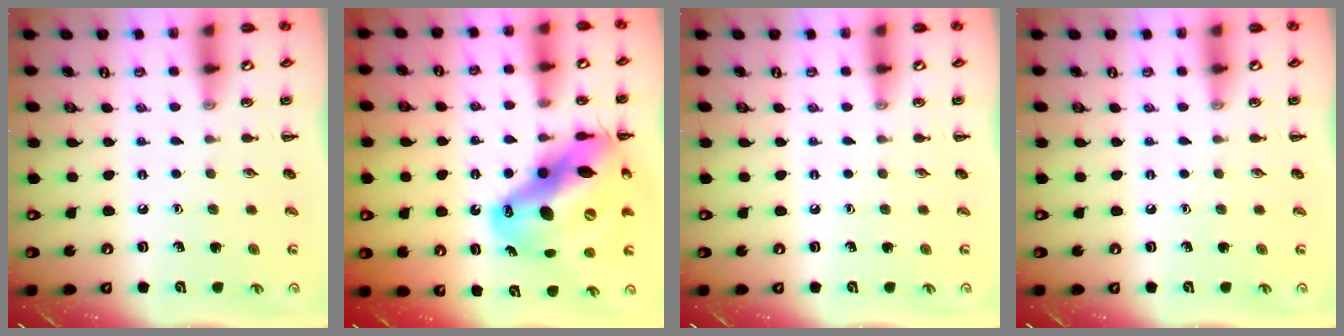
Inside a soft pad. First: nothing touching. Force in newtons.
{"total": 22.3, "press": 21.4, "slide": 6.3}
{"total": 0.0}
{"total": 0.0}